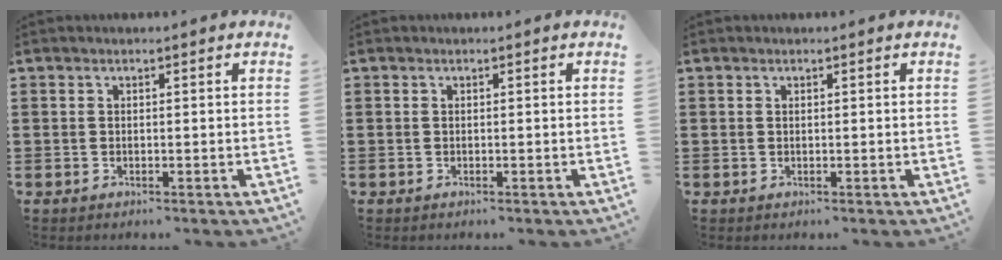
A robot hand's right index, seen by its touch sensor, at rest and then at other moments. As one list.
[{"total": 0.0}, {"total": 0.0}]